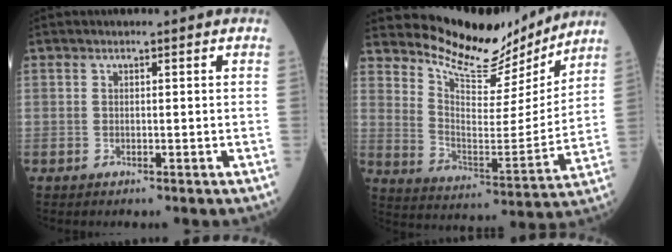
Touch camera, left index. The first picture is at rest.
{"total": 14.4, "force": [13.8, 2.9, 2.9], "torque": [-0.066, -0.030, 0.217]}